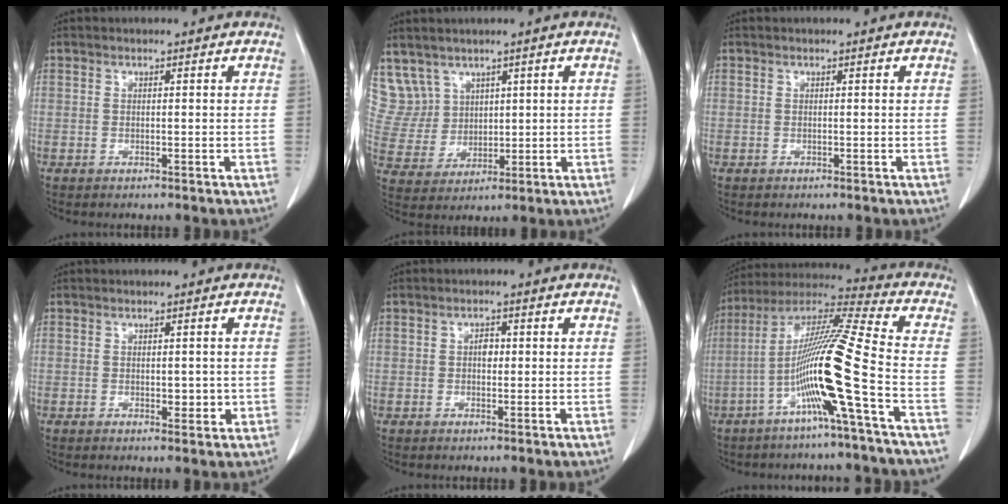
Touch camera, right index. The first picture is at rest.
{"total": 8.7, "force": [5.6, 6.6, 0.4], "torque": [-0.027, 0.028, 0.132]}
{"total": 0.0}
{"total": 2.2, "force": [-0.2, 1.3, 1.8], "torque": [-0.022, -0.002, 0.002]}
{"total": 1.6, "force": [0.1, 1.0, 1.3], "torque": [-0.019, 0.003, -0.001]}
{"total": 15.3, "force": [-4.8, -2.0, 14.3], "torque": [-0.274, 0.001, -0.100]}